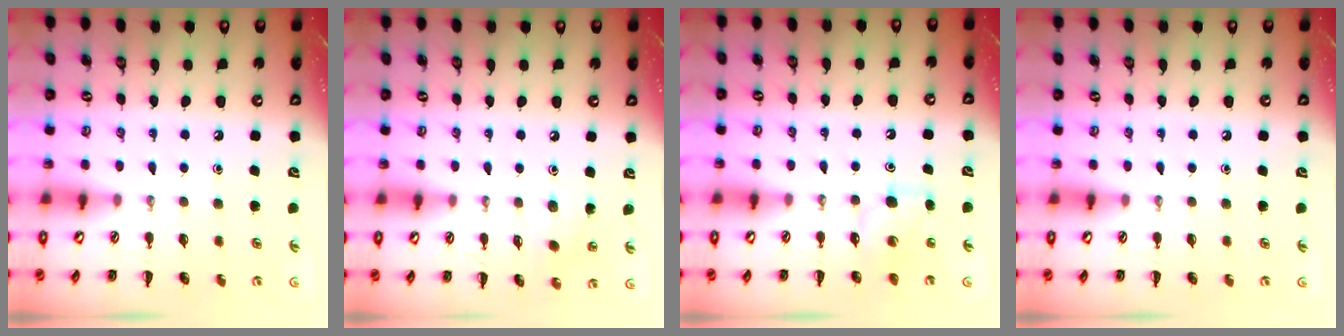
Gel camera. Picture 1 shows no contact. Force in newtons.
{"total": 4.6, "press": 4.4, "slide": 1.1}
{"total": 5.5, "press": 5.3, "slide": 1.6}
{"total": 0.0}